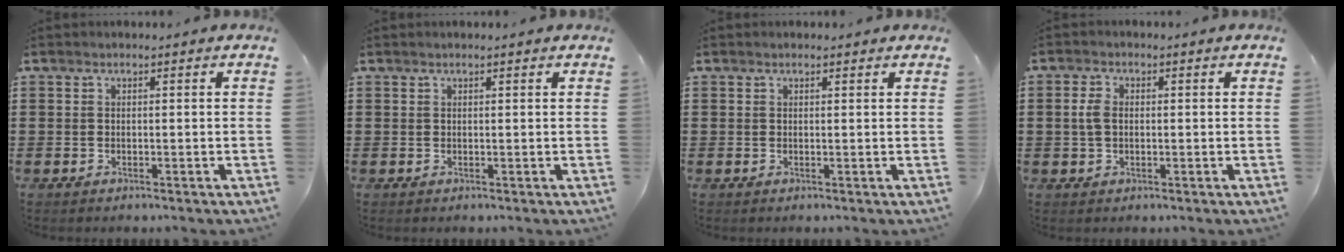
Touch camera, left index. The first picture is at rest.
{"total": 0.5, "force": [0.4, 0.0, 0.4], "torque": [-0.007, 0.000, 0.008]}
{"total": 0.6, "force": [0.5, 0.3, 0.3], "torque": [-0.006, 0.002, 0.010]}
{"total": 3.0, "force": [0.3, 1.8, 2.3], "torque": [-0.056, 0.006, 0.002]}